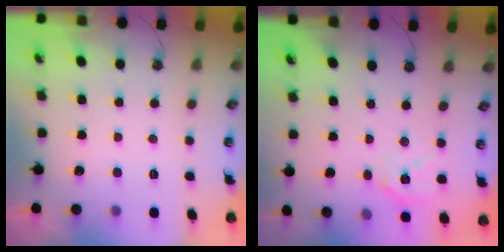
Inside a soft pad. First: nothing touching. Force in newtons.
{"total": 12.0, "press": 11.9, "slide": 1.7}